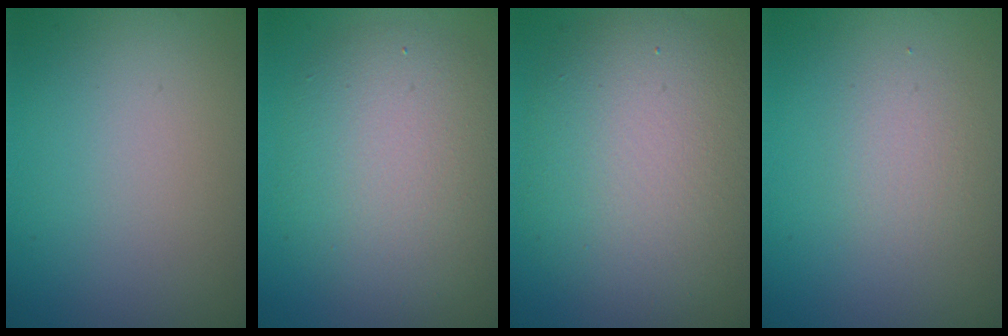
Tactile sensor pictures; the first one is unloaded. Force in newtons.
{"total": 6.4, "press": 6.4, "slide": 0.5}
{"total": 9.0, "press": 9.0, "slide": 0.2}
{"total": 1.7, "press": 1.7, "slide": 0.2}